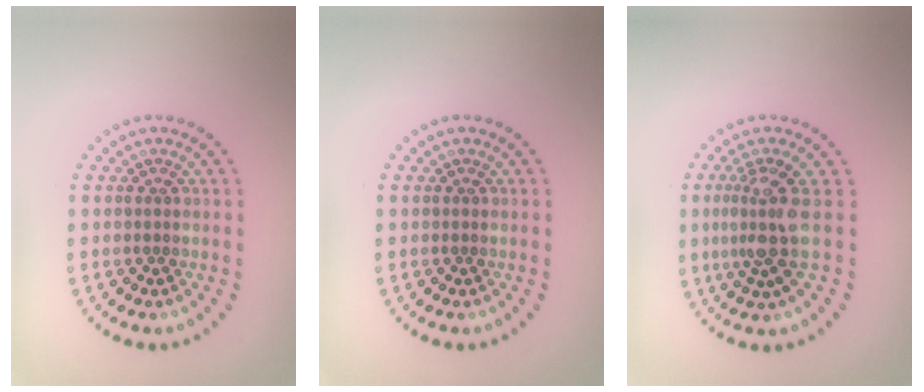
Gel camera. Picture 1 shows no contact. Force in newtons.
{"total": 0.0}
{"total": 3.6, "press": 2.8, "slide": 2.4}